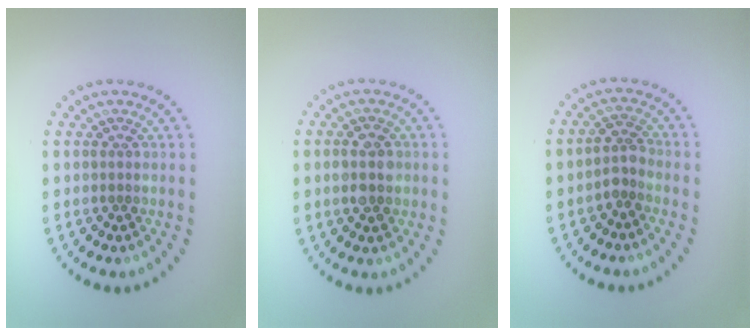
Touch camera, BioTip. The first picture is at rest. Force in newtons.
{"total": 2.7, "press": 2.7, "slide": 0.2}
{"total": 1.9, "press": 1.5, "slide": 1.2}